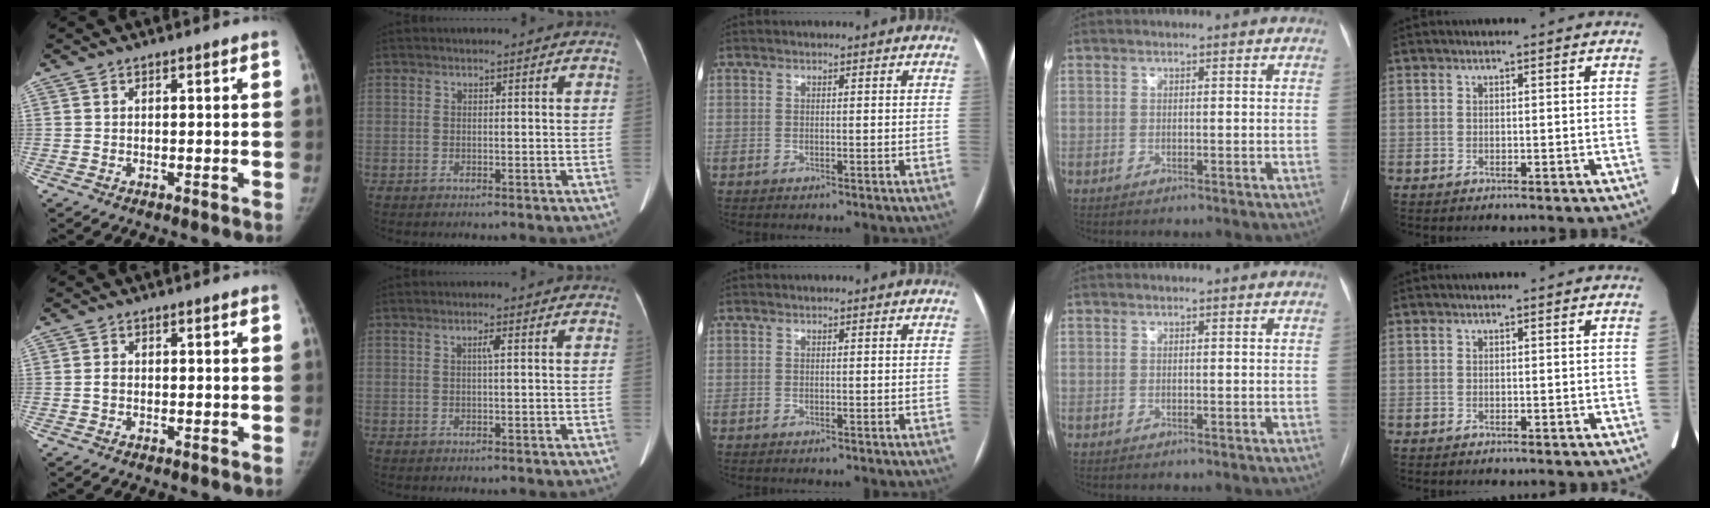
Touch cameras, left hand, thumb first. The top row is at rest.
{"thumb": {"total": 1.0, "force": [-0.2, 0.8, 0.6], "torque": [-0.007, 0.002, -0.006]}, "index": {"total": 1.1, "force": [0.2, 0.0, 1.0], "torque": [-0.021, 0.001, 0.003]}}